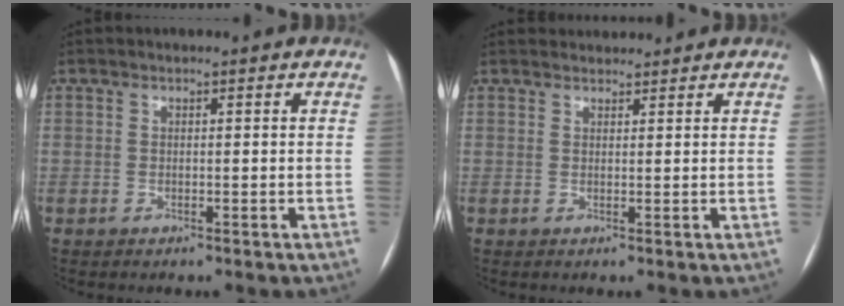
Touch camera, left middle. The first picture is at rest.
{"total": 2.9, "force": [2.8, 0.7, 0.0], "torque": [-0.001, 0.027, 0.044]}